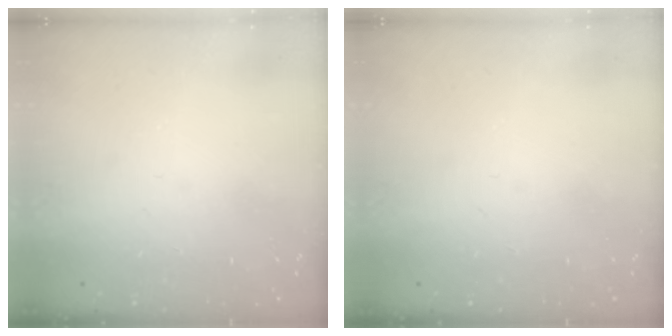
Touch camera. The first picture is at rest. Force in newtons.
{"total": 0.0}